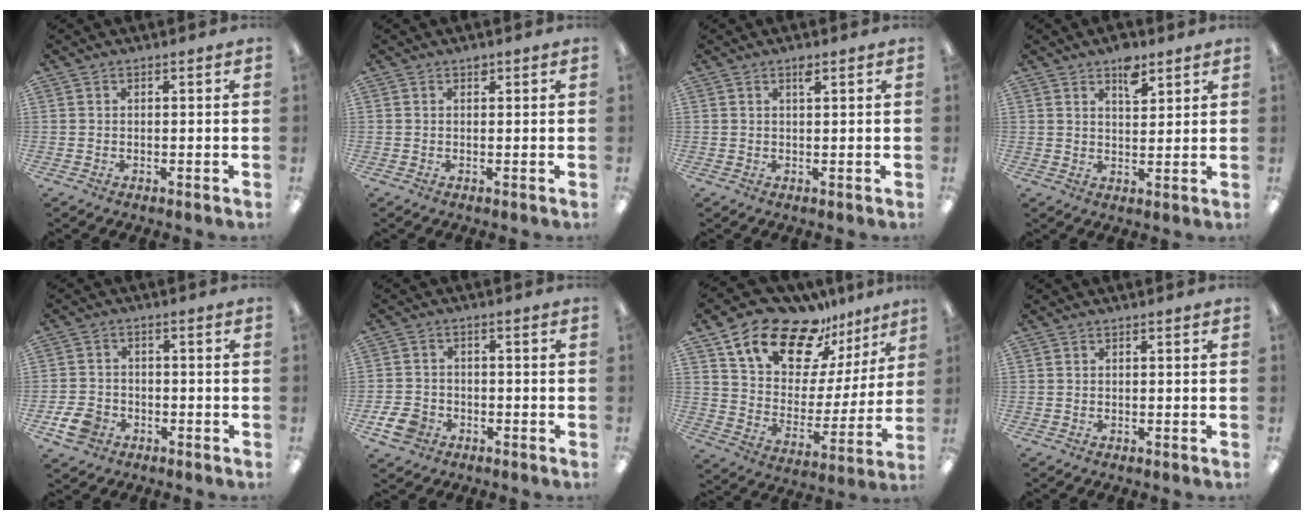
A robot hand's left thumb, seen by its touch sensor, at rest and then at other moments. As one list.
[{"total": 0.7, "force": [0.6, 0.3, 0.2], "torque": [-0.004, 0.000, 0.010]}, {"total": 1.5, "force": [1.1, 0.2, 1.0], "torque": [-0.016, -0.004, 0.017]}, {"total": 6.2, "force": [4.4, 2.9, 3.3], "torque": [-0.027, -0.030, 0.070]}, {"total": 5.6, "force": [-3.1, 4.0, 2.5], "torque": [-0.054, 0.011, -0.056]}, {"total": 5.6, "force": [-3.0, 4.0, 2.3], "torque": [-0.052, 0.011, -0.056]}, {"total": 18.3, "force": [14.4, 8.8, 7.1], "torque": [-0.139, -0.105, 0.257]}, {"total": 0.0}]